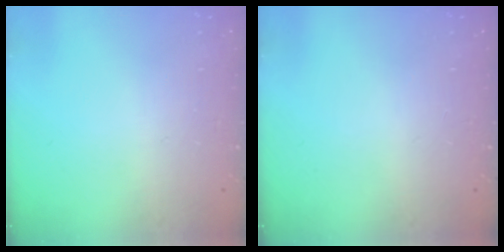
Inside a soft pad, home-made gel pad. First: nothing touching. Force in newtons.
{"total": 0.0}